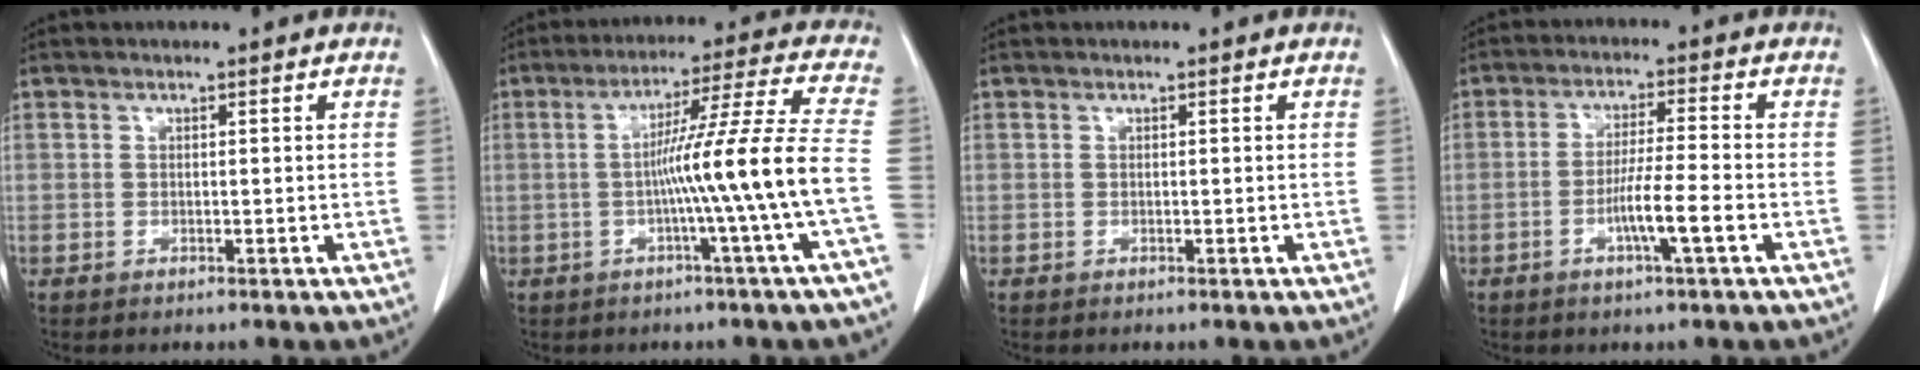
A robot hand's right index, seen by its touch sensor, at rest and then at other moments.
{"total": 12.9, "force": [-2.7, -3.0, 12.2], "torque": [-0.191, 0.005, -0.044]}
{"total": 0.0}
{"total": 6.5, "force": [-2.5, -0.4, 6.0], "torque": [-0.110, -0.006, -0.047]}